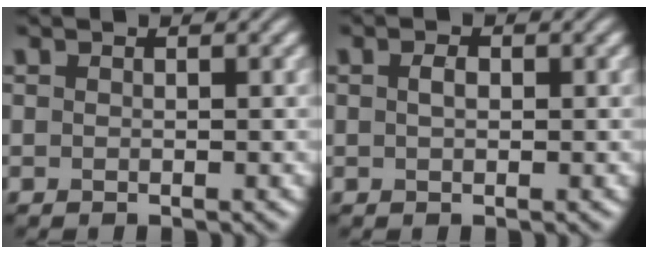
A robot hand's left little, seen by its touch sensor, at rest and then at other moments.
{"total": 1.1, "force": [0.1, 0.6, 0.9], "torque": [-0.018, 0.002, 0.001]}